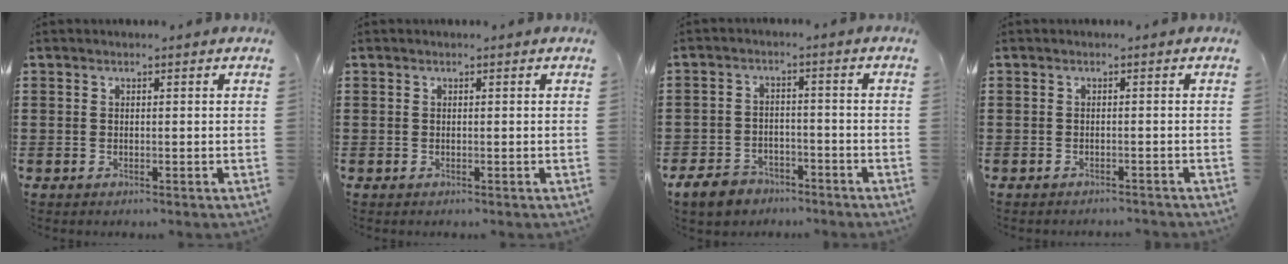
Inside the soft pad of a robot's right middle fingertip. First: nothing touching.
{"total": 0.0}
{"total": 4.3, "force": [-3.8, 1.7, 1.1], "torque": [-0.043, 0.004, -0.084]}
{"total": 0.7, "force": [-0.7, 0.0, 0.0], "torque": [-0.002, 0.000, -0.015]}